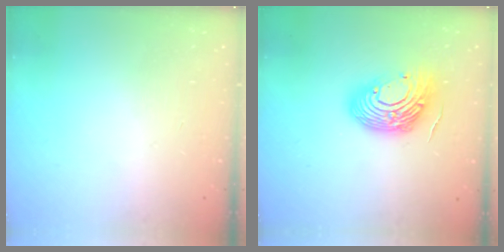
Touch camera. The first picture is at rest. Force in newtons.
{"total": 15.1, "press": 15.0, "slide": 1.9}